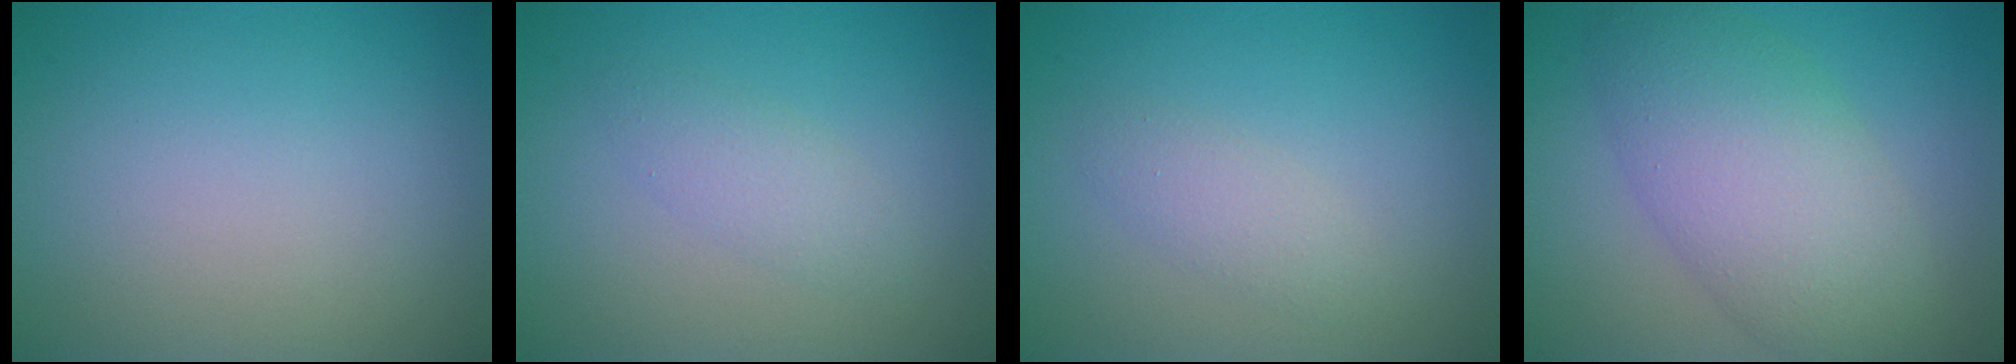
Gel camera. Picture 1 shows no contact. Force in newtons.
{"total": 1.8, "press": 1.8, "slide": 0.1}
{"total": 1.6, "press": 1.6, "slide": 0.1}
{"total": 7.7, "press": 7.6, "slide": 0.2}